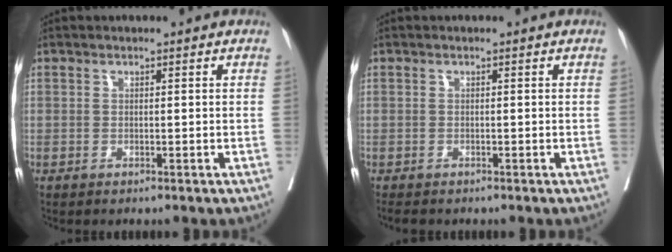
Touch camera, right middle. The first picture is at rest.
{"total": 2.3, "force": [-2.0, 0.9, 0.9], "torque": [-0.016, -0.007, -0.028]}